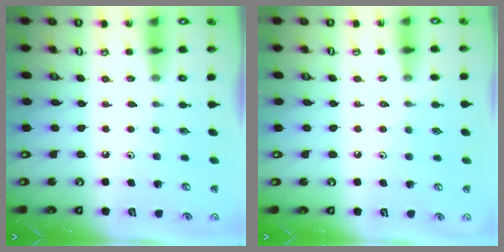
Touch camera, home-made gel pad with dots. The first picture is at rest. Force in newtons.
{"total": 3.0, "press": 2.9, "slide": 0.5}